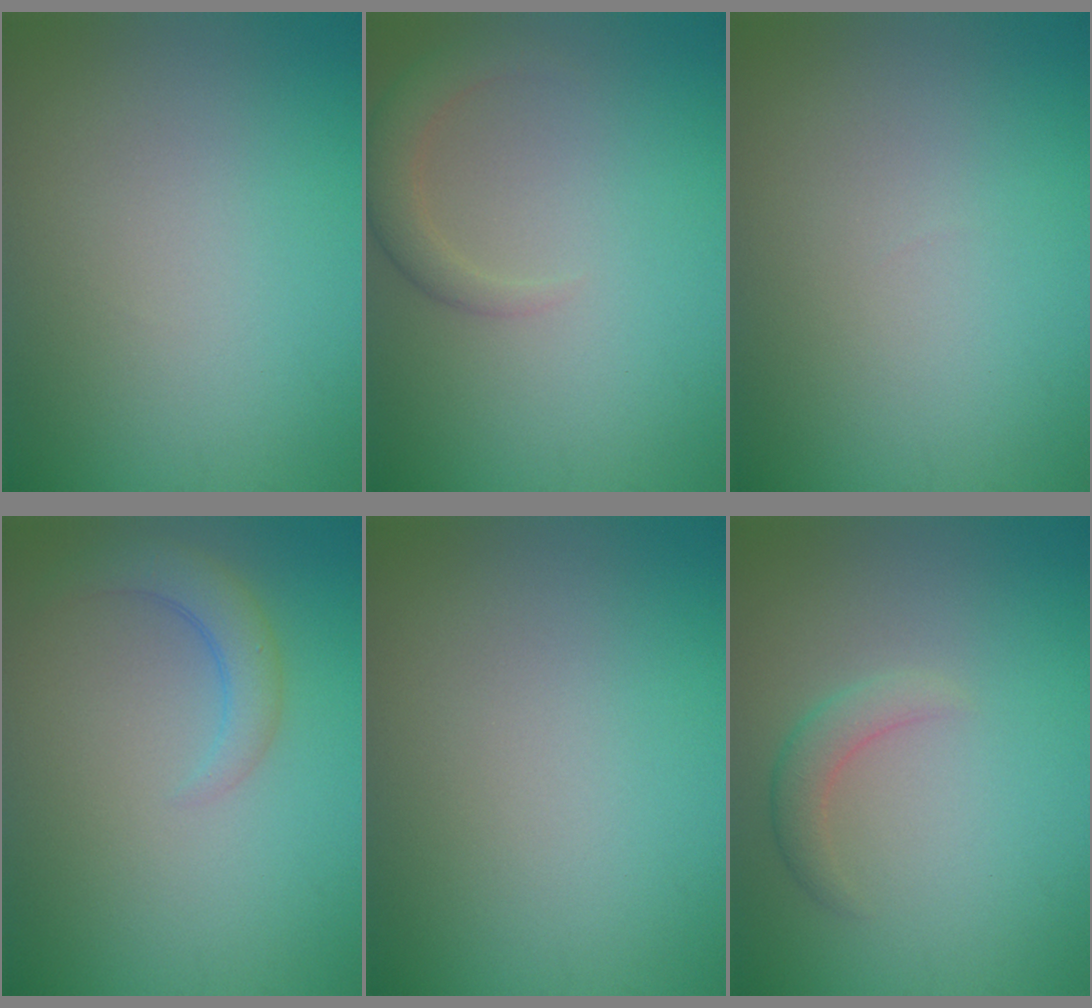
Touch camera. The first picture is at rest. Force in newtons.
{"total": 2.8, "press": 2.7, "slide": 0.2}
{"total": 0.0}
{"total": 2.8, "press": 2.8, "slide": 0.4}
{"total": 0.0}
{"total": 1.9, "press": 1.9, "slide": 0.1}